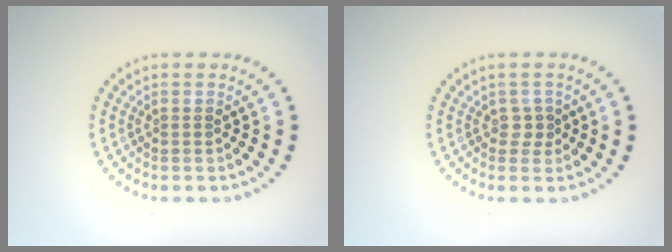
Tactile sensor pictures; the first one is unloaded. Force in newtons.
{"total": 1.1, "press": 0.9, "slide": 0.6}